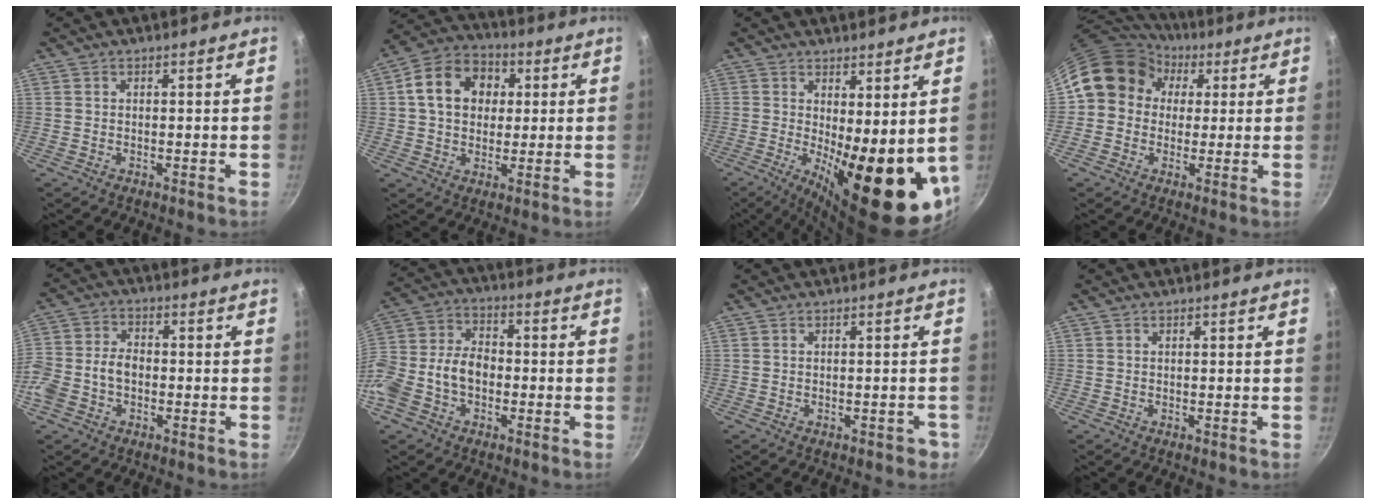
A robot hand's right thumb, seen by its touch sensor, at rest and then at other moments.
{"total": 12.8, "force": [2.6, 10.1, 7.4], "torque": [-0.100, 0.020, 0.028]}
{"total": 17.4, "force": [-0.4, 6.2, 16.2], "torque": [-0.196, -0.032, 0.008]}
{"total": 12.6, "force": [3.3, 10.9, 5.4], "torque": [-0.059, 0.021, 0.039]}
{"total": 8.9, "force": [-2.4, 6.4, 5.7], "torque": [-0.107, 0.036, -0.058]}
{"total": 13.9, "force": [-3.5, 9.7, 9.3], "torque": [-0.168, 0.048, -0.075]}
{"total": 1.6, "force": [-0.8, 1.1, 0.8], "torque": [0.006, 0.021, 0.005]}
{"total": 0.0}